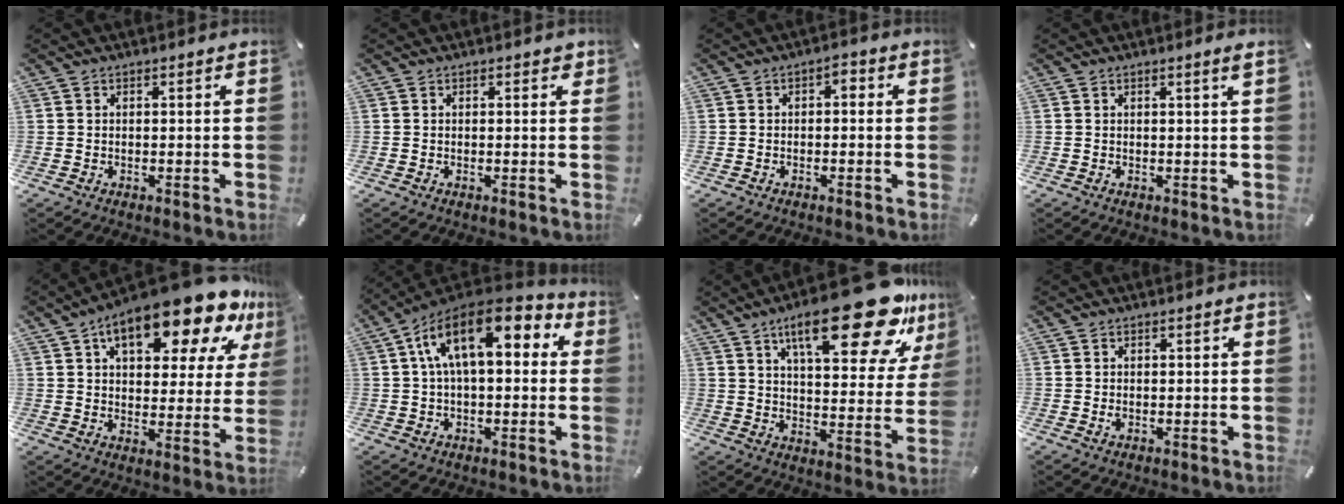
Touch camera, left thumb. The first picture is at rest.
{"total": 0.7, "force": [0.2, 0.5, 0.4], "torque": [0.001, 0.001, 0.002]}
{"total": 1.9, "force": [-1.0, 1.1, 1.1], "torque": [-0.023, 0.011, -0.023]}
{"total": 1.4, "force": [0.6, 0.0, 1.2], "torque": [-0.023, -0.001, 0.010]}
{"total": 20.8, "force": [12.8, 8.5, 14.0], "torque": [-0.193, -0.074, 0.204]}
{"total": 16.0, "force": [5.6, 7.9, 12.8], "torque": [-0.229, -0.021, 0.094]}
{"total": 25.2, "force": [15.4, 8.4, 18.2], "torque": [-0.261, -0.090, 0.243]}
{"total": 0.6, "force": [0.1, 0.4, 0.5], "torque": [-0.010, 0.000, 0.001]}